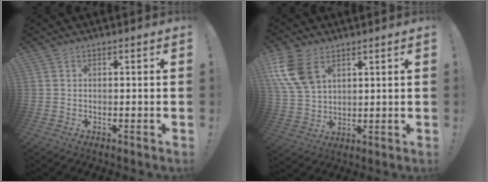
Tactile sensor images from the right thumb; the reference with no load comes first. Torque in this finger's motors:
{"motor_torque": [0.21, 0.43, 0.96, 0.40, 0.38]}